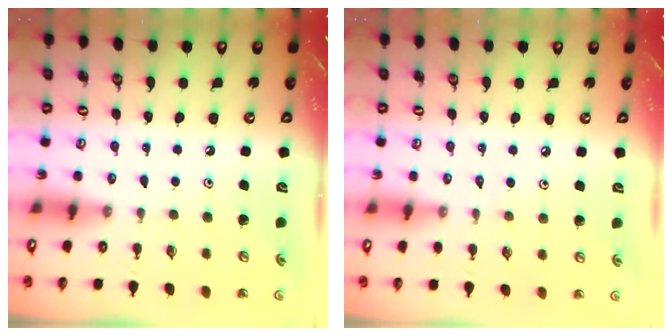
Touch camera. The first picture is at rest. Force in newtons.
{"total": 2.2, "press": 2.1, "slide": 0.5}